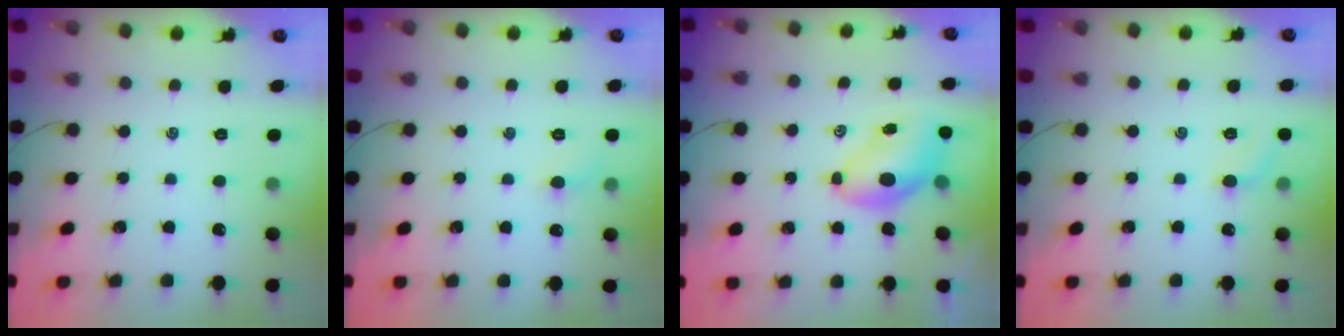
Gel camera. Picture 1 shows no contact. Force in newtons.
{"total": 3.8, "press": 3.6, "slide": 1.3}
{"total": 7.5, "press": 7.3, "slide": 2.0}
{"total": 4.7, "press": 4.5, "slide": 1.5}